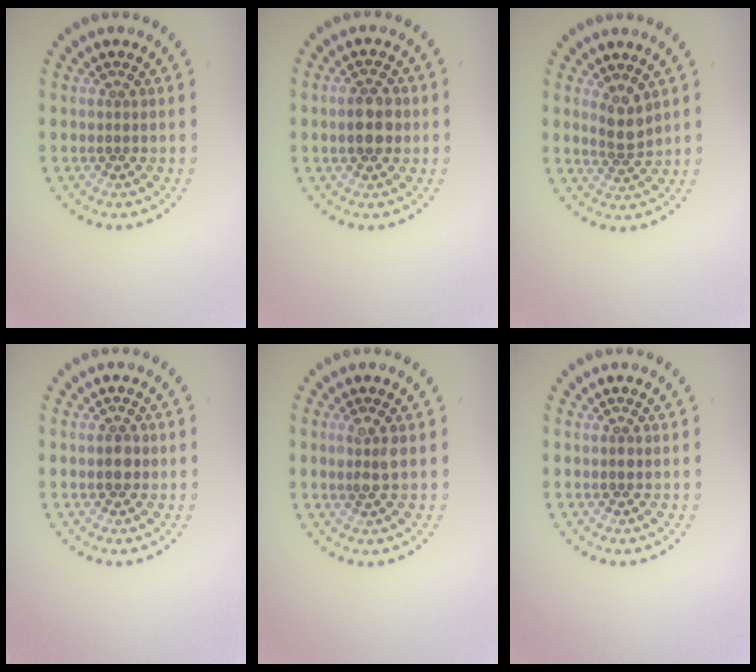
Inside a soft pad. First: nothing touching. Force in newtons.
{"total": 3.4, "press": 3.4, "slide": 0.2}
{"total": 2.2, "press": 1.8, "slide": 1.3}
{"total": 1.4, "press": 1.4, "slide": 0.1}
{"total": 1.8, "press": 1.7, "slide": 0.6}
{"total": 0.6, "press": 0.6, "slide": 0.1}